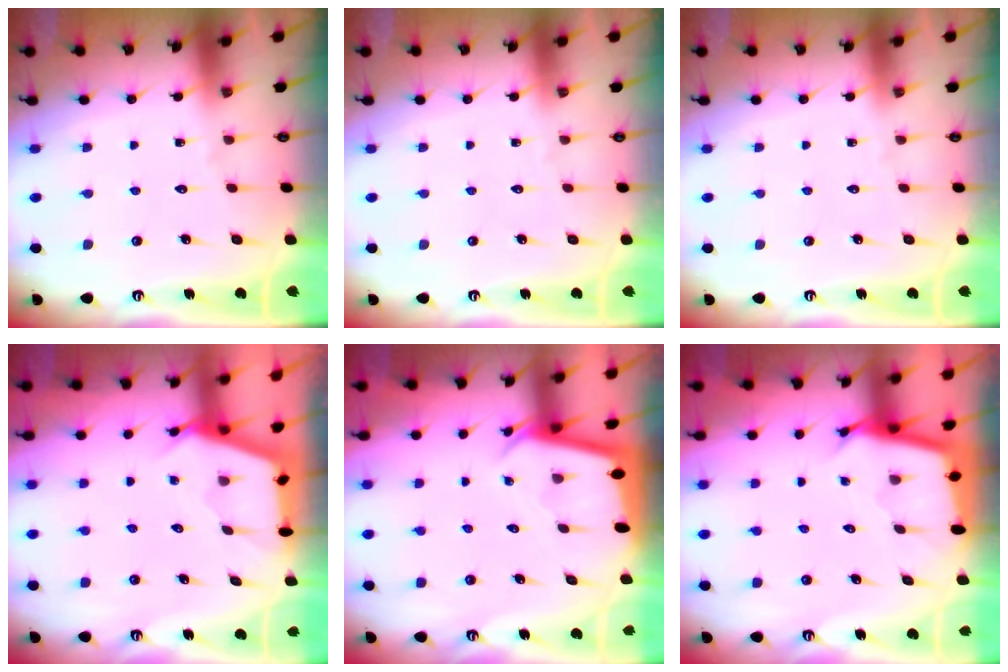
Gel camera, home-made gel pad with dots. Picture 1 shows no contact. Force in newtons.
{"total": 0.0}
{"total": 0.0}
{"total": 2.5, "press": 2.5, "slide": 0.4}
{"total": 2.3, "press": 2.3, "slide": 0.1}
{"total": 2.7, "press": 2.7, "slide": 0.1}